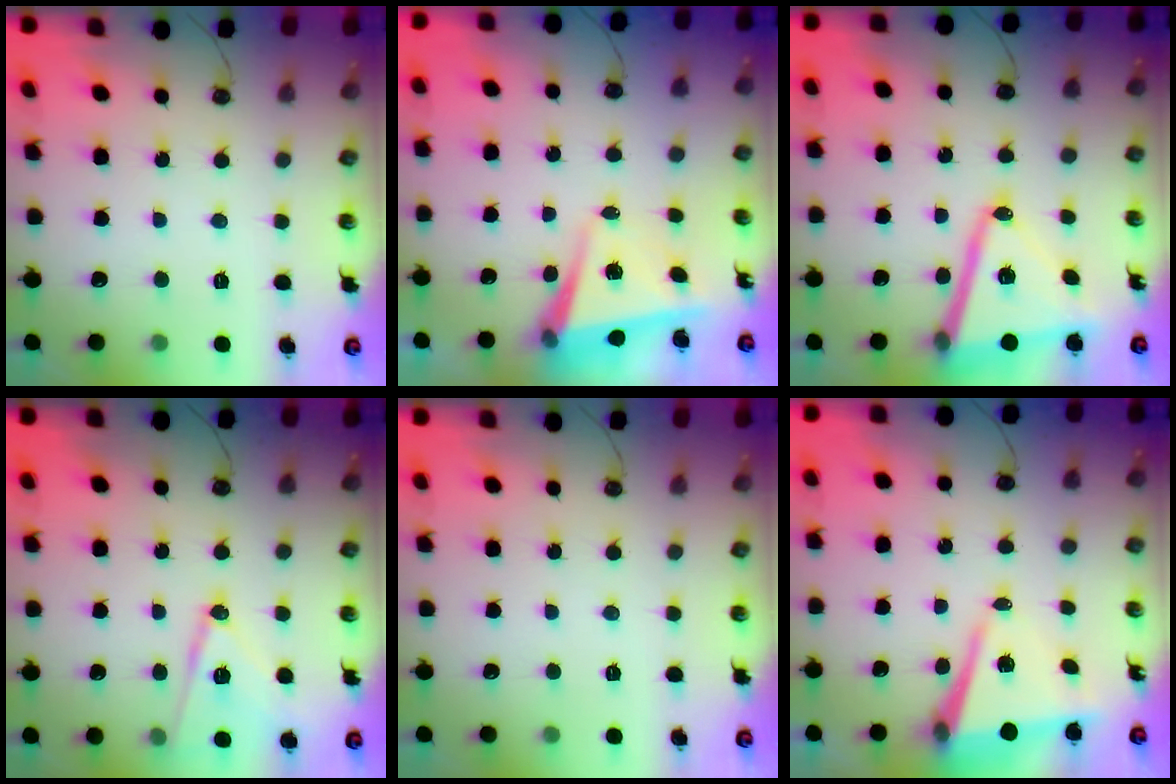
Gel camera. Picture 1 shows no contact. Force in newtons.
{"total": 5.0, "press": 4.7, "slide": 1.8}
{"total": 16.9, "press": 16.7, "slide": 2.4}
{"total": 13.4, "press": 13.1, "slide": 2.6}
{"total": 0.0}
{"total": 7.4, "press": 6.4, "slide": 3.8}